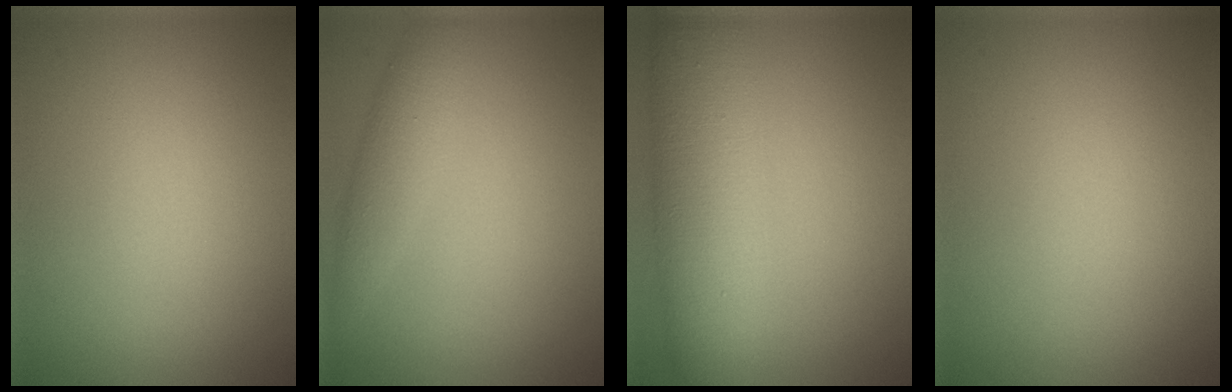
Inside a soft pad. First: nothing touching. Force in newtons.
{"total": 2.7, "press": 2.7, "slide": 0.0}
{"total": 8.9, "press": 8.9, "slide": 0.3}
{"total": 0.0}